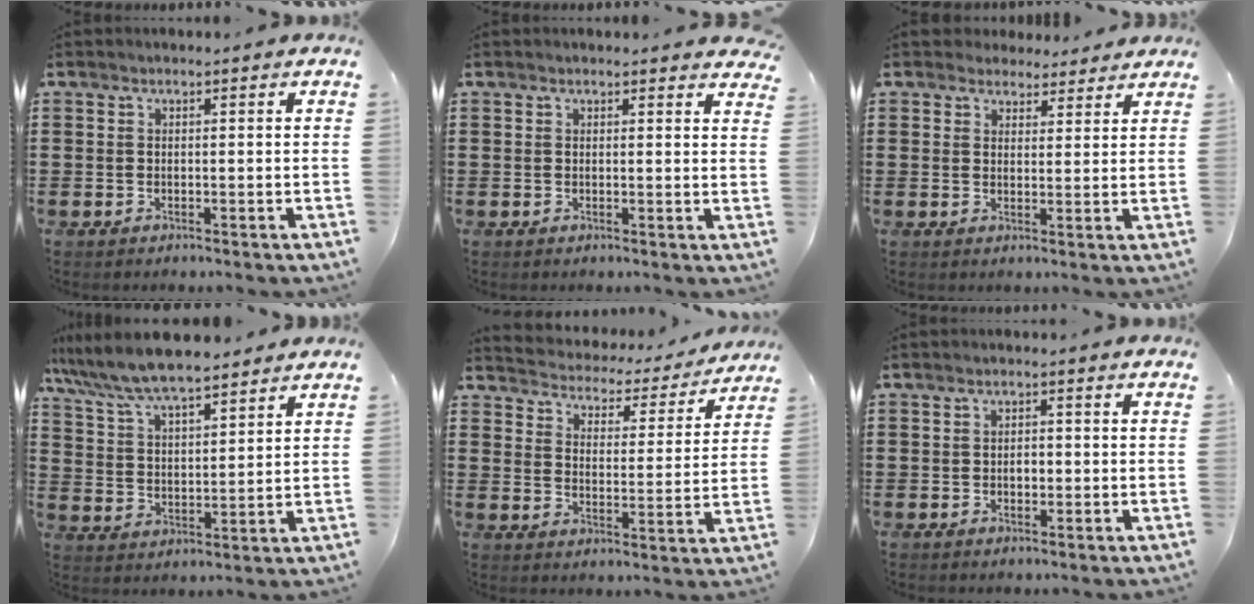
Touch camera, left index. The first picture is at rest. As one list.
[{"total": 1.4, "force": [1.4, 0.2, 0.2], "torque": [0.000, 0.000, 0.026]}, {"total": 3.5, "force": [3.2, 1.4, 0.2], "torque": [-0.016, 0.000, 0.061]}, {"total": 8.2, "force": [7.4, 1.2, 3.2], "torque": [-0.091, -0.027, 0.134]}, {"total": 3.1, "force": [3.1, 0.4, -0.2], "torque": [-0.019, -0.031, 0.045]}, {"total": 1.6, "force": [-0.1, 0.9, 1.3], "torque": [-0.026, 0.005, -0.003]}]